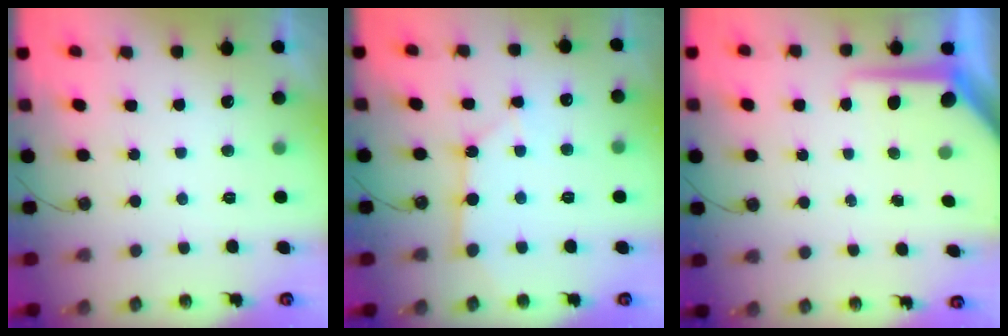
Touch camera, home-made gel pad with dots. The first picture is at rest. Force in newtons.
{"total": 4.4, "press": 4.4, "slide": 0.3}
{"total": 8.7, "press": 8.7, "slide": 0.8}